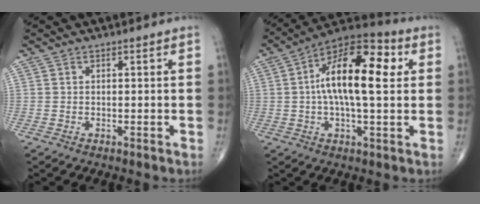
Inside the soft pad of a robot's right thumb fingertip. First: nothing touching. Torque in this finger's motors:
{"motor_torque": [-0.29, 0.58, 1.25, -0.10, 0.17]}